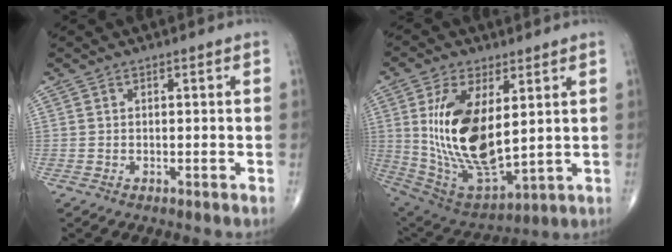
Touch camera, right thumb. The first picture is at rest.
{"total": 19.7, "force": [3.5, 9.6, 16.8], "torque": [-0.311, -0.026, 0.083]}